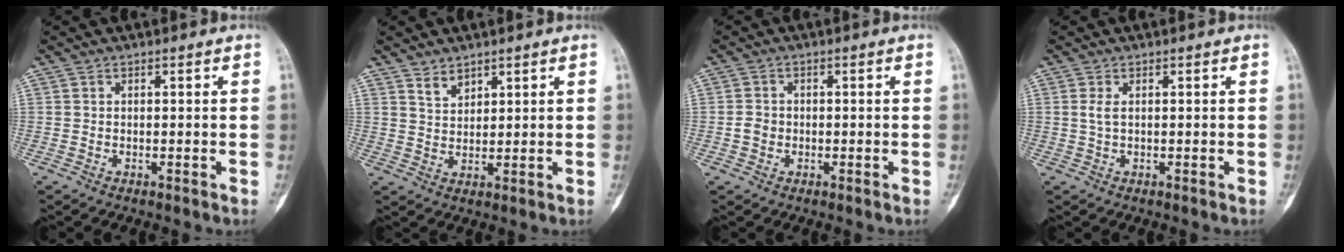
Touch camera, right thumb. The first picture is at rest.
{"total": 3.1, "force": [2.5, 1.6, 1.0], "torque": [-0.005, -0.022, 0.051]}
{"total": 2.1, "force": [-0.4, 1.8, 0.9], "torque": [-0.010, 0.007, -0.009]}
{"total": 1.4, "force": [0.4, 0.5, 1.2], "torque": [-0.035, 0.004, 0.014]}